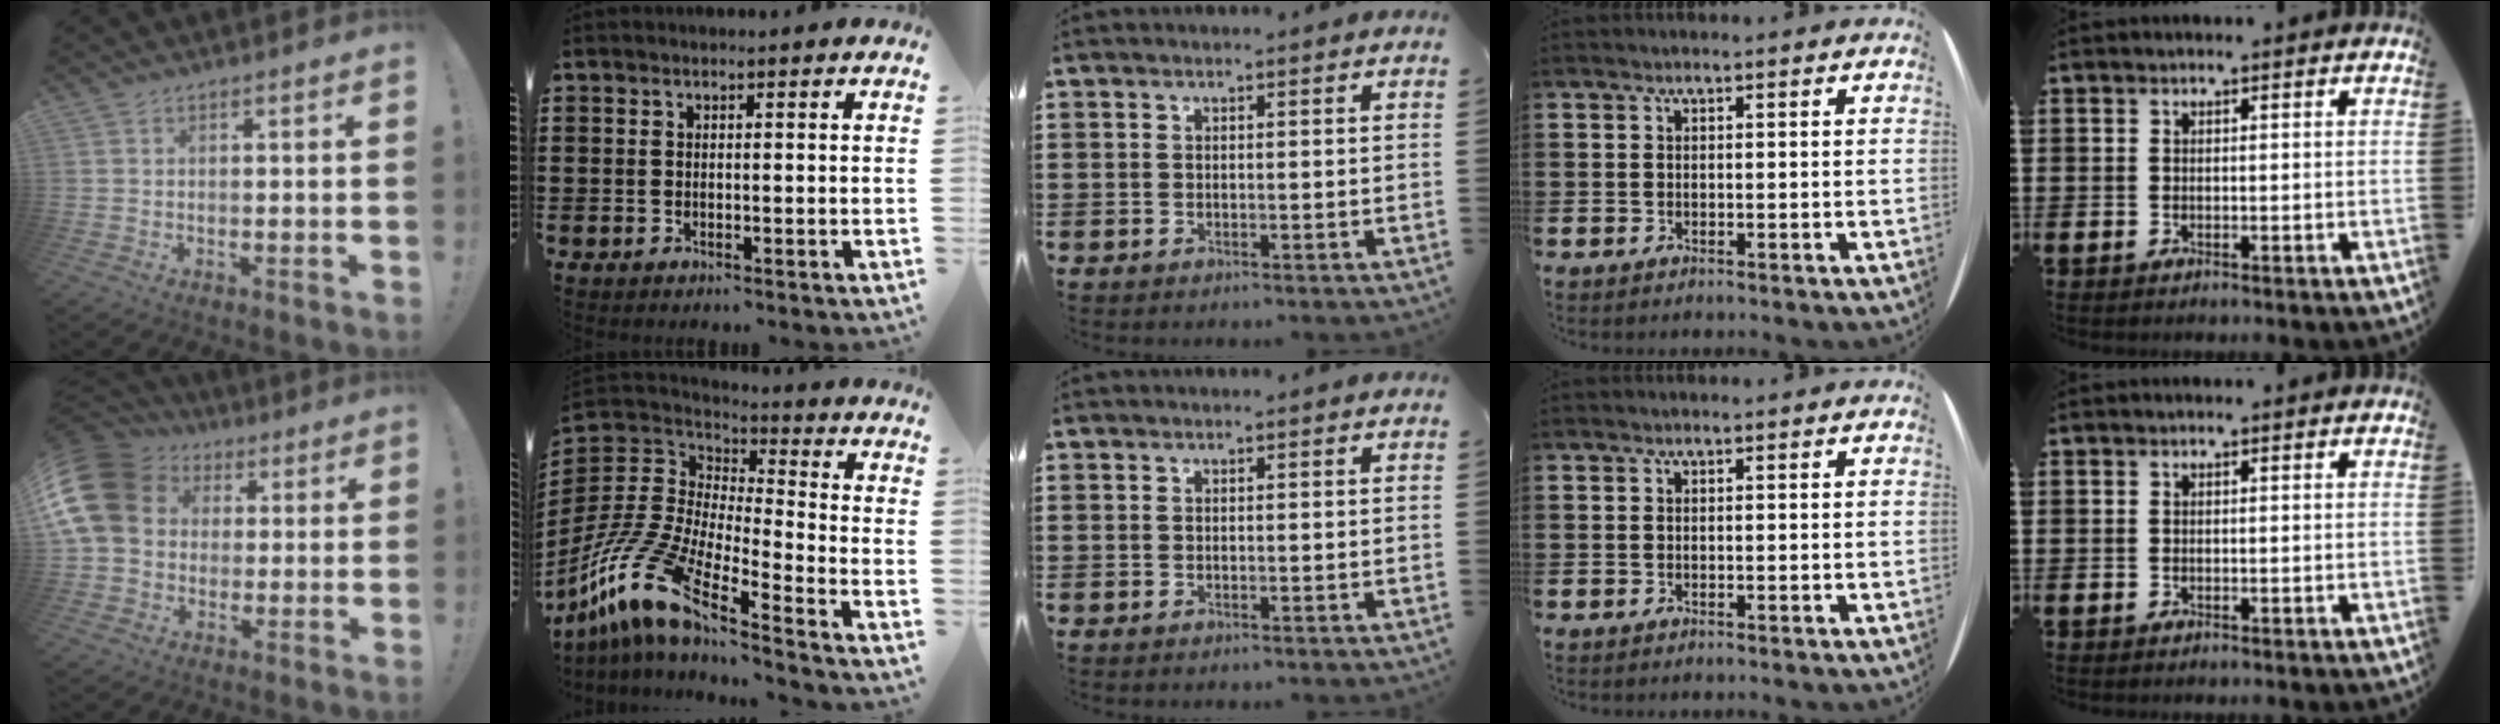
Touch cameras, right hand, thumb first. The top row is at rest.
{"thumb": {"total": 16.4, "force": [3.6, 13.1, 9.1], "torque": [-0.160, -0.004, 0.069]}, "index": {"total": 13.4, "force": [-10.0, 3.0, 8.3], "torque": [-0.211, -0.007, -0.208]}}